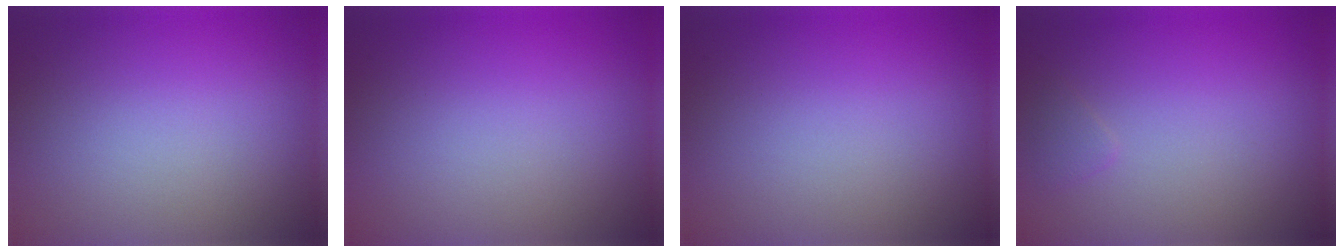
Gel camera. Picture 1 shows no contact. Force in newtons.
{"total": 0.0}
{"total": 0.0}
{"total": 0.6, "press": 0.6, "slide": 0.0}